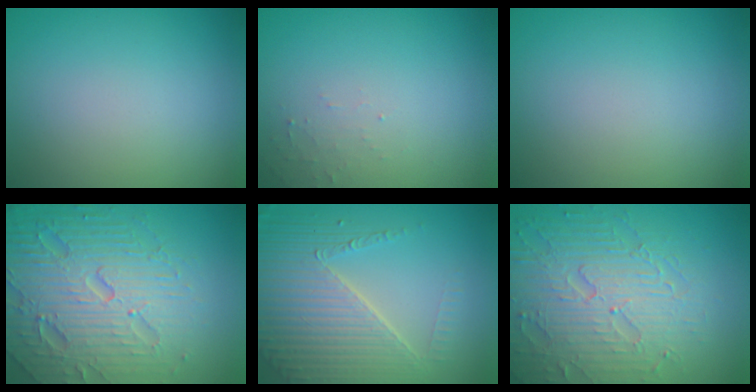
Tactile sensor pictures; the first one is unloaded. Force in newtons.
{"total": 1.1, "press": 1.1, "slide": 0.2}
{"total": 0.0}
{"total": 7.4, "press": 7.3, "slide": 1.6}
{"total": 7.0, "press": 5.1, "slide": 4.8}
{"total": 7.3, "press": 5.8, "slide": 4.4}